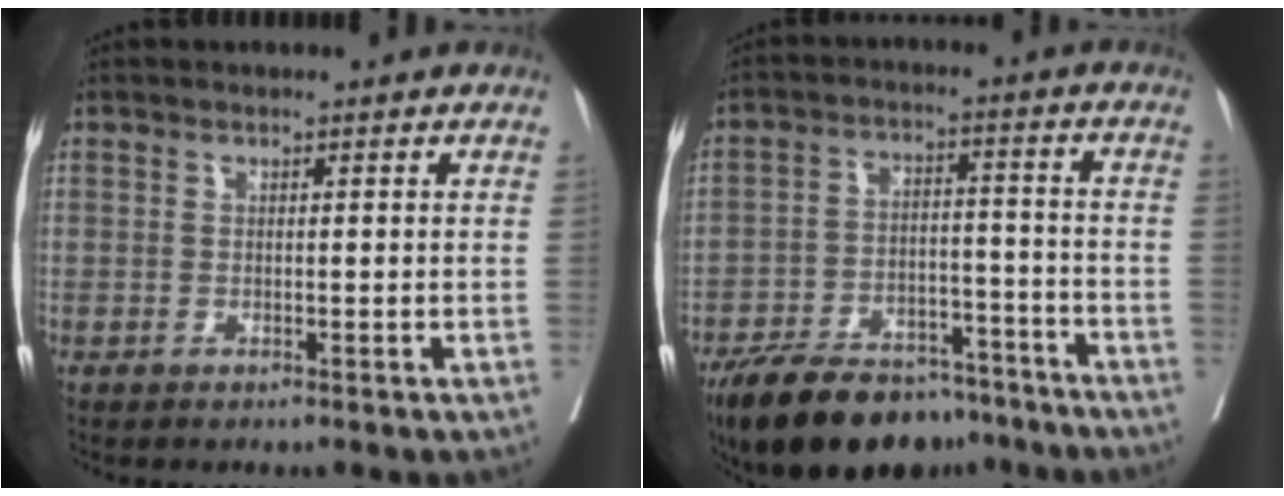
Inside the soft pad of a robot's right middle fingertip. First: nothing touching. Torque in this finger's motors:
{"motor_torque": [1.01, -1.13, 0.36, 0.04]}